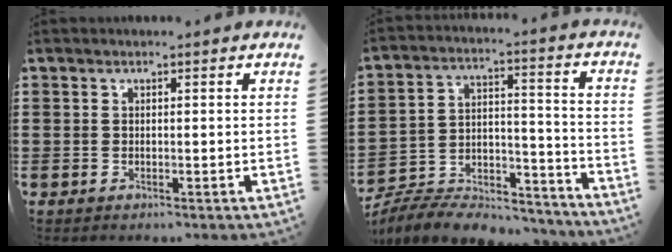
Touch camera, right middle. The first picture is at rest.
{"total": 7.1, "force": [-6.8, 1.8, 1.0], "torque": [-0.020, 0.011, -0.136]}